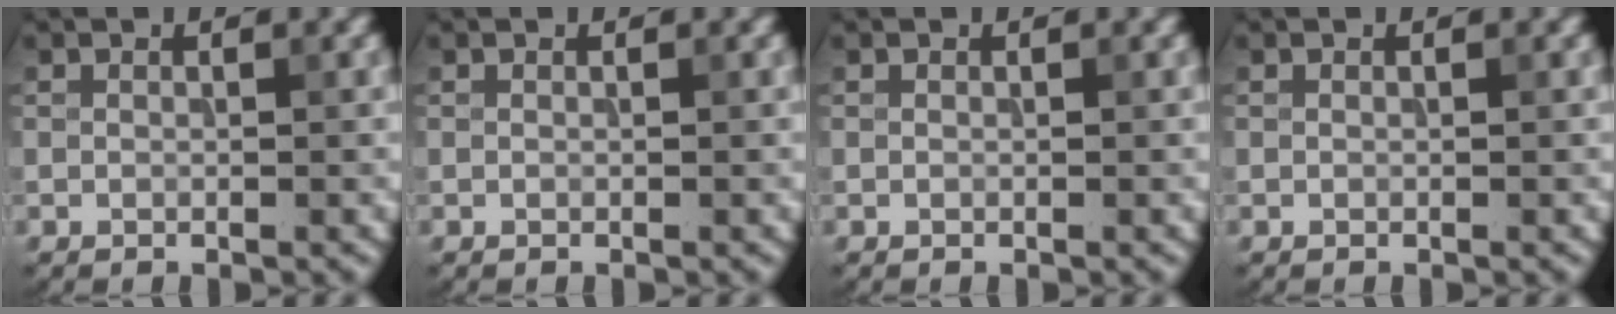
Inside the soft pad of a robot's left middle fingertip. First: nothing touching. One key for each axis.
{"total": 0.0}
{"total": 0.0}
{"total": 0.0}